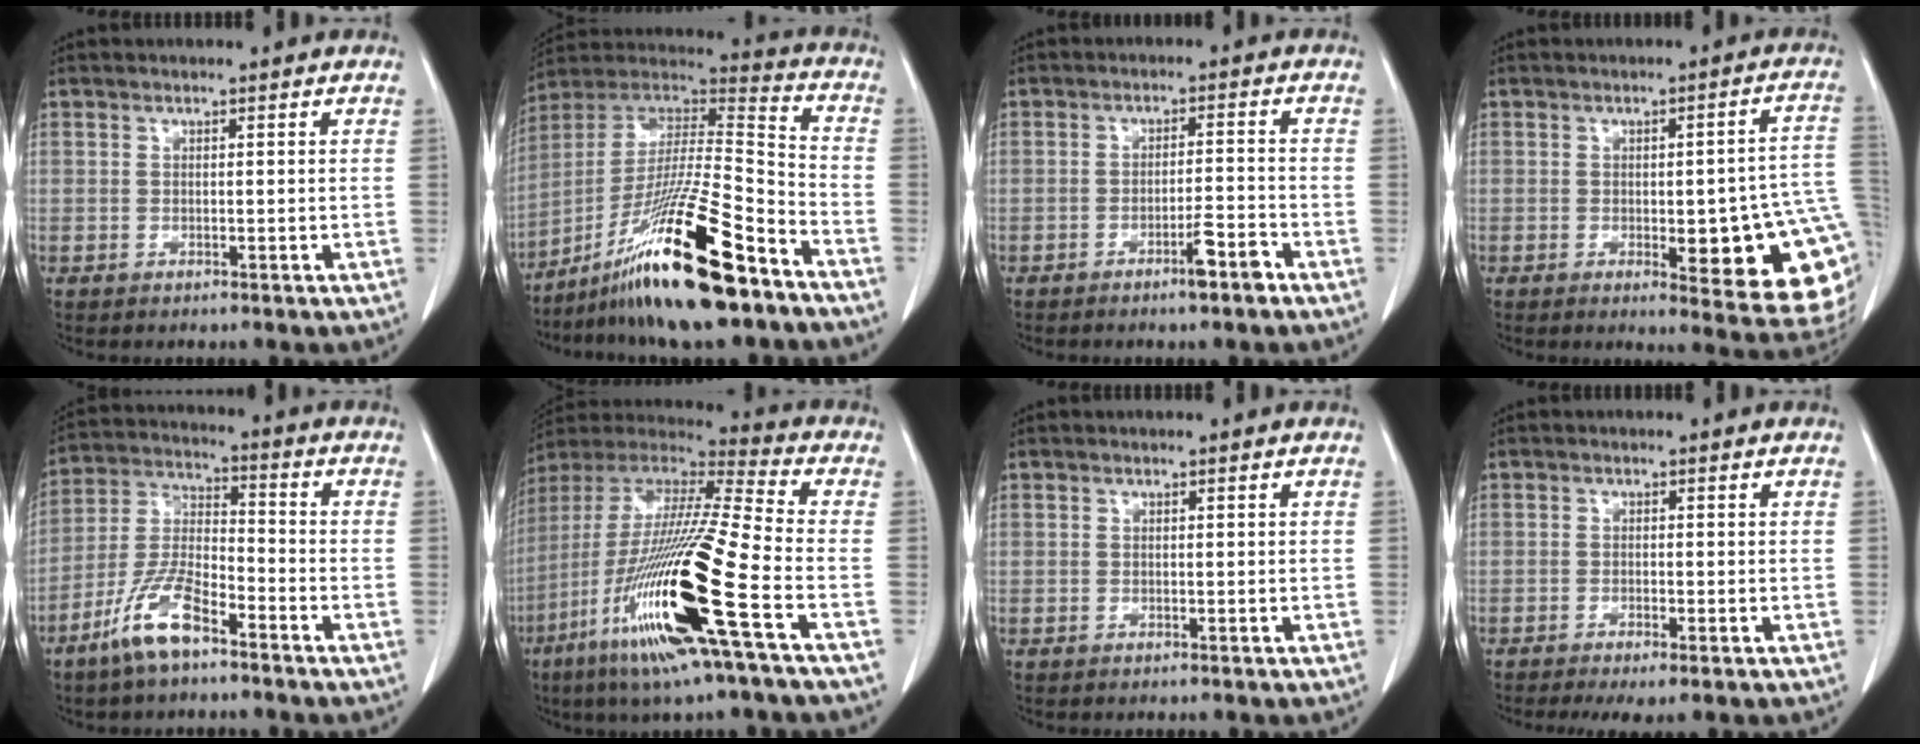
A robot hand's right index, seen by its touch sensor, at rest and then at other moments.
{"total": 22.1, "force": [-14.1, 1.5, 17.0], "torque": [-0.314, -0.019, -0.253]}
{"total": 4.1, "force": [-2.7, 0.1, 3.1], "torque": [-0.048, 0.000, -0.045]}
{"total": 17.0, "force": [-3.0, 4.0, 16.3], "torque": [-0.113, 0.014, -0.018]}
{"total": 10.0, "force": [-6.6, 2.8, 7.0], "torque": [-0.156, -0.004, -0.132]}
{"total": 23.9, "force": [-8.9, 0.4, 22.2], "torque": [-0.458, -0.044, -0.174]}
{"total": 0.0}
{"total": 3.7, "force": [-2.5, 0.5, 2.7], "torque": [-0.045, -0.010, -0.039]}